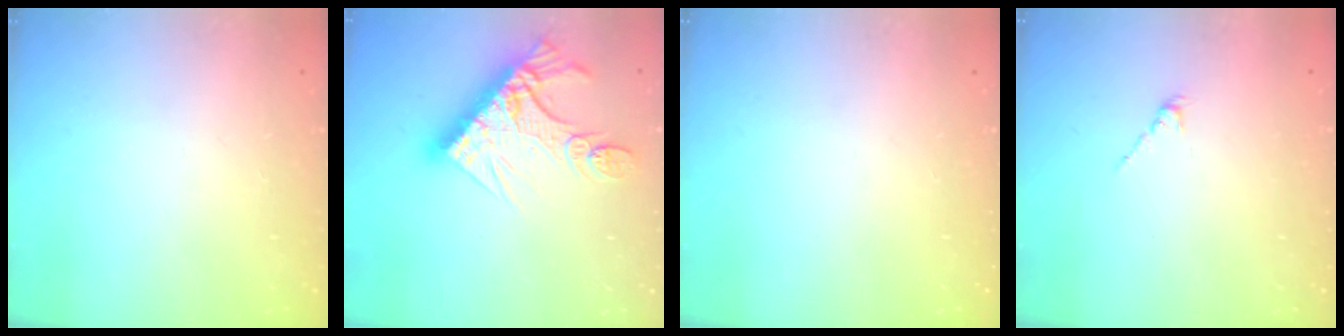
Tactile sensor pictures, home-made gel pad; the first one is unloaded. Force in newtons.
{"total": 16.2, "press": 16.2, "slide": 1.5}
{"total": 0.0}
{"total": 1.3, "press": 1.2, "slide": 0.5}